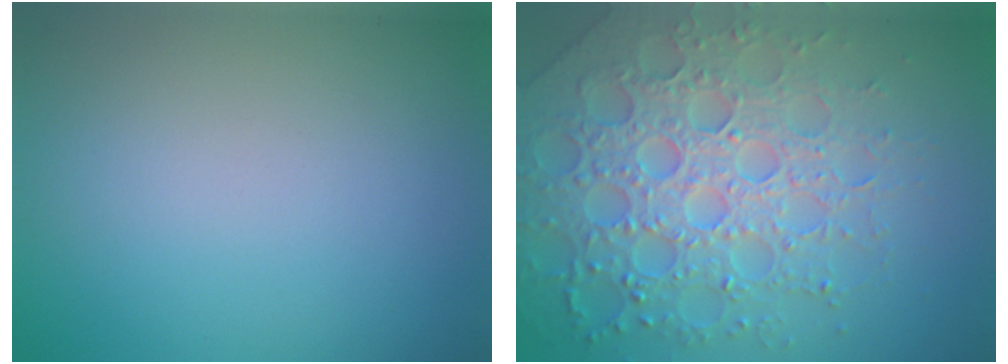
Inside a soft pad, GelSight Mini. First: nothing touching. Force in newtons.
{"total": 7.2, "press": 7.0, "slide": 1.7}